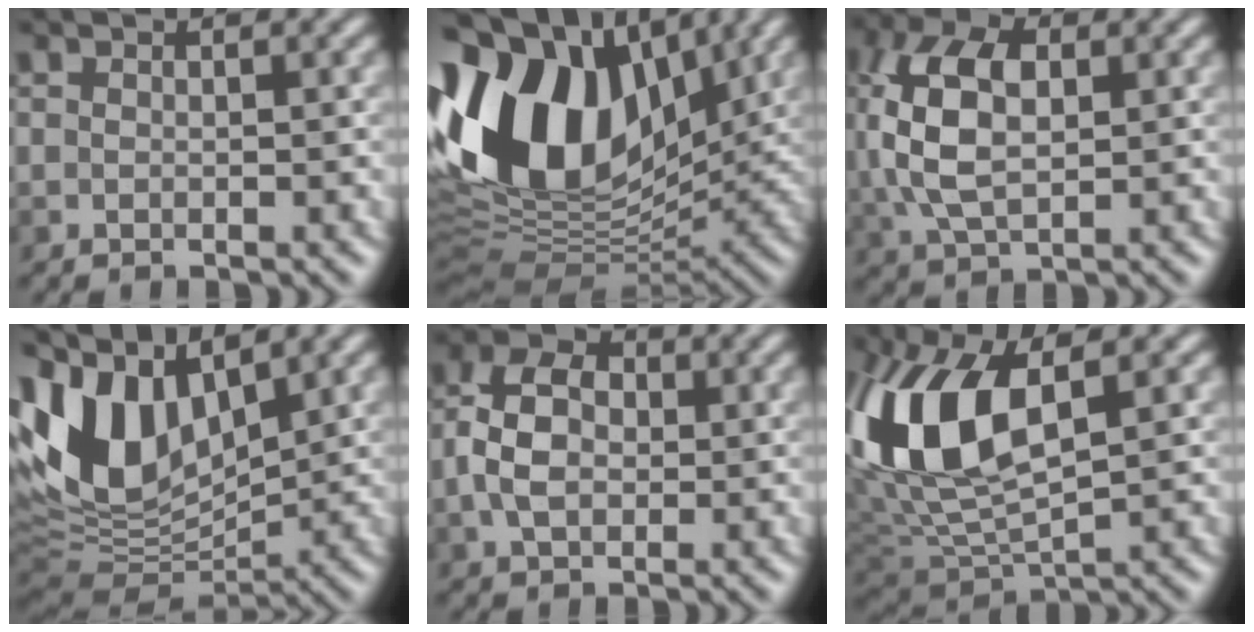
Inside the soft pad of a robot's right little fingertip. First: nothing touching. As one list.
[{"total": 15.4, "force": [4.4, 10.0, 10.8], "torque": [-0.245, 0.037, 0.068]}, {"total": 8.4, "force": [0.5, 5.1, 6.6], "torque": [-0.154, 0.006, 0.006]}, {"total": 11.5, "force": [4.1, 6.8, 8.4], "torque": [-0.189, 0.025, 0.071]}, {"total": 5.7, "force": [-1.0, 3.9, 4.0], "torque": [-0.084, 0.011, -0.027]}, {"total": 11.1, "force": [1.8, 5.6, 9.4], "torque": [-0.199, 0.009, 0.030]}]